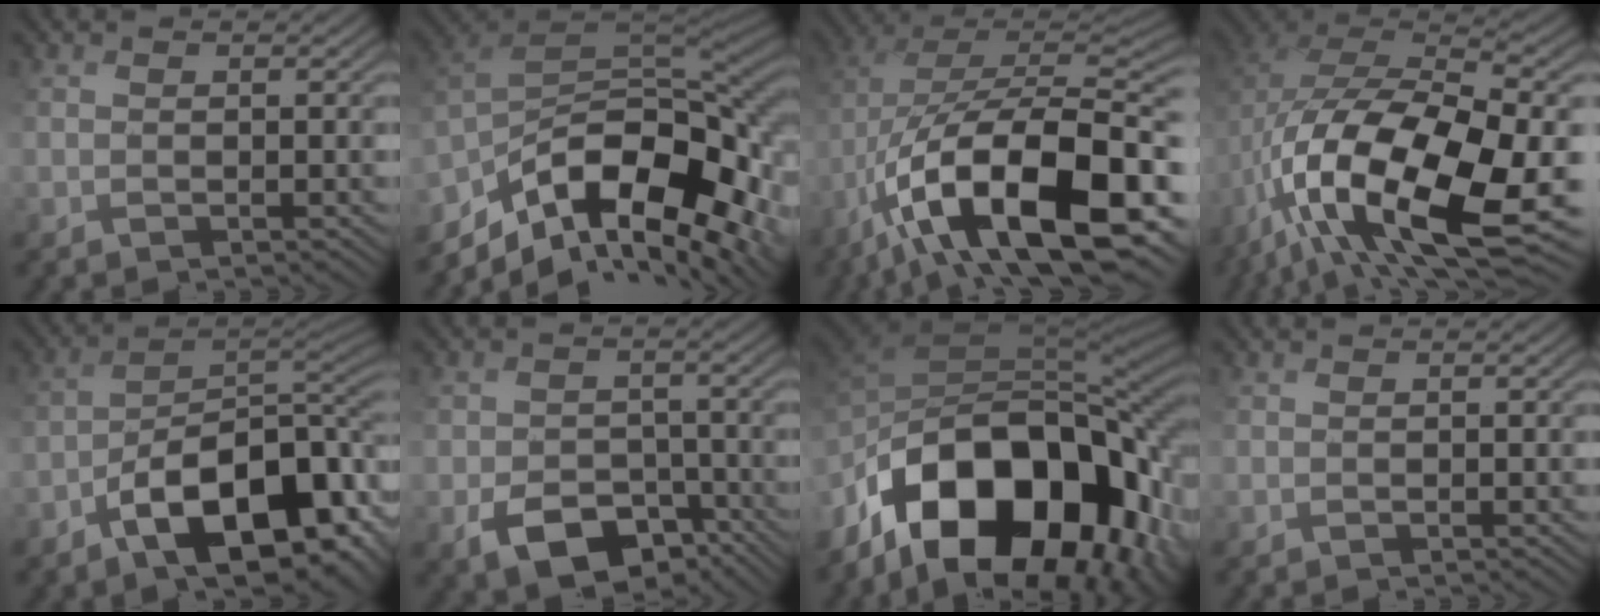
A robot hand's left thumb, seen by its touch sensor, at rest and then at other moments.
{"total": 16.1, "force": [-8.3, 8.0, 11.2], "torque": [-0.244, -0.019, -0.132]}
{"total": 18.5, "force": [-6.8, 9.4, 14.4], "torque": [-0.269, -0.008, -0.102]}
{"total": 17.3, "force": [-6.4, 9.0, 13.3], "torque": [-0.290, -0.039, -0.083]}
{"total": 15.2, "force": [-7.0, 7.8, 11.1], "torque": [-0.156, -0.017, -0.104]}
{"total": 6.8, "force": [-3.9, 4.4, 3.2], "torque": [-0.061, -0.010, -0.055]}
{"total": 18.8, "force": [-7.6, 10.6, 13.6], "torque": [-0.244, -0.008, -0.108]}
{"total": 0.0}